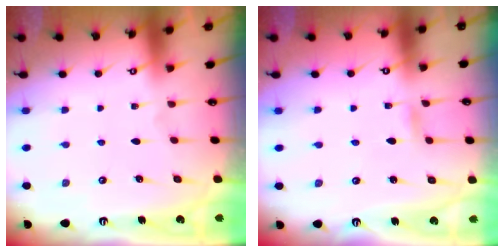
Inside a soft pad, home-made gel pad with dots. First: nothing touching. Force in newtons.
{"total": 2.8, "press": 2.7, "slide": 0.3}